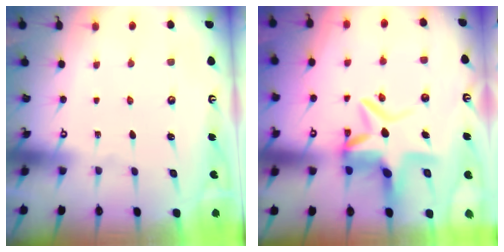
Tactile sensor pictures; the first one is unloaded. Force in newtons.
{"total": 9.8, "press": 9.3, "slide": 3.2}